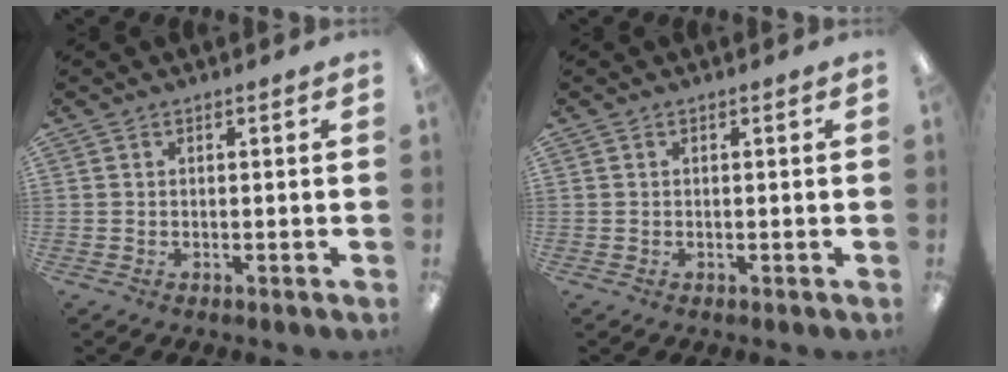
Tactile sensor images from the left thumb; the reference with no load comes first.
{"total": 0.0}